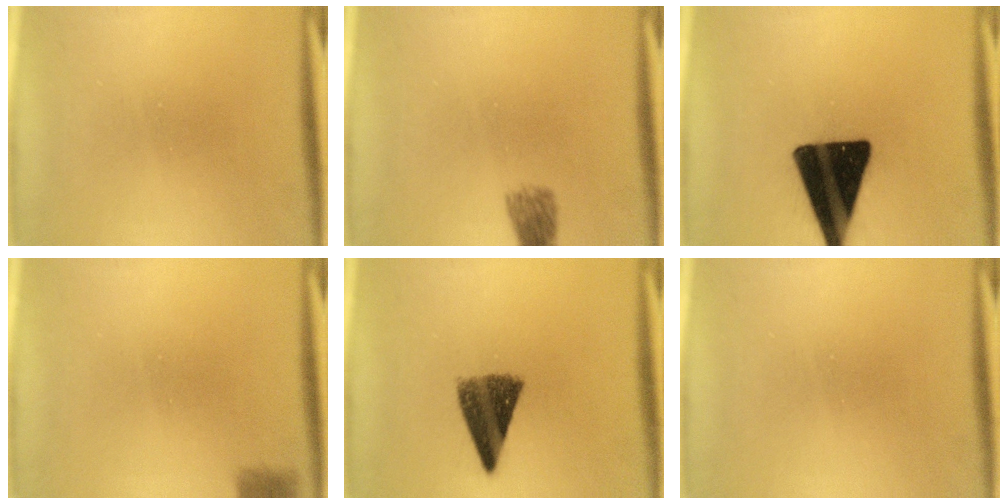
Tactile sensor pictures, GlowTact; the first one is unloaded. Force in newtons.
{"total": 2.6}
{"total": 18.3}
{"total": 2.9}
{"total": 8.7}
{"total": 0.0}